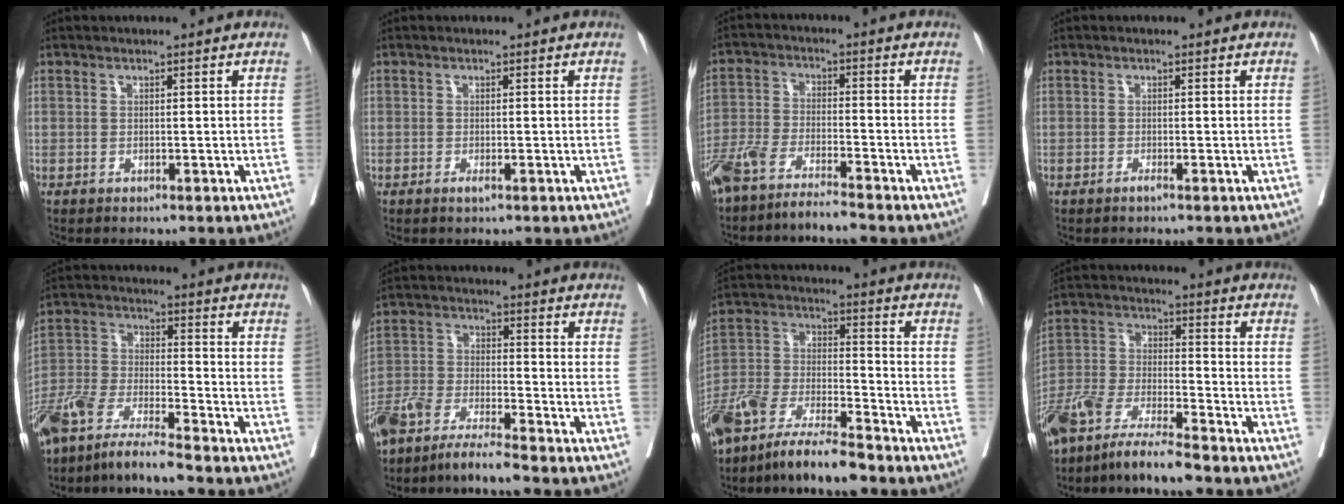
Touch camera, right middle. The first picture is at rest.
{"total": 0.8, "force": [-0.4, 0.1, 0.6], "torque": [-0.010, -0.001, -0.007]}
{"total": 7.3, "force": [-6.3, 0.2, 3.8], "torque": [-0.073, -0.017, -0.120]}
{"total": 0.5, "force": [-0.4, -0.1, 0.3], "torque": [-0.005, 0.000, -0.009]}
{"total": 9.4, "force": [-8.0, 0.0, 4.9], "torque": [-0.104, -0.016, -0.158]}
{"total": 8.2, "force": [-7.1, -0.2, 4.1], "torque": [-0.078, -0.020, -0.136]}
{"total": 12.6, "force": [-10.5, 1.7, 6.8], "torque": [-0.138, -0.006, -0.198]}
{"total": 10.2, "force": [-8.6, 0.5, 5.6], "torque": [-0.115, -0.015, -0.168]}